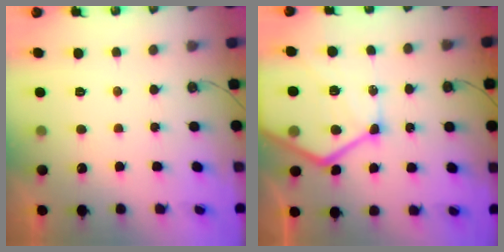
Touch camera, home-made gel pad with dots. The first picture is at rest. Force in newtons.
{"total": 23.1, "press": 23.1, "slide": 1.8}